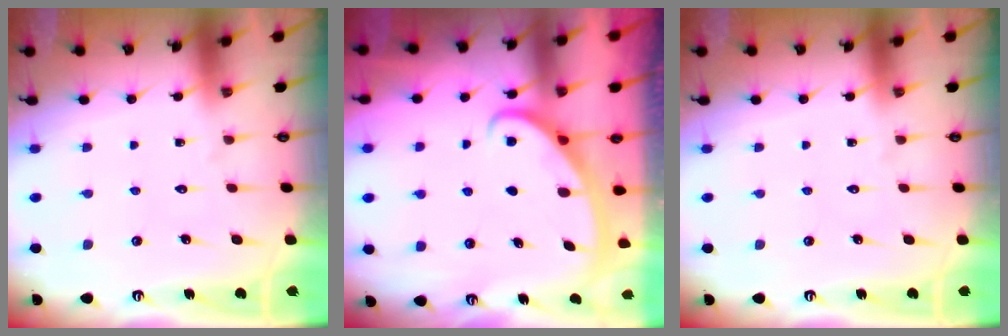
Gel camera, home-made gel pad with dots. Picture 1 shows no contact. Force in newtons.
{"total": 2.7, "press": 2.7, "slide": 0.3}
{"total": 0.0}